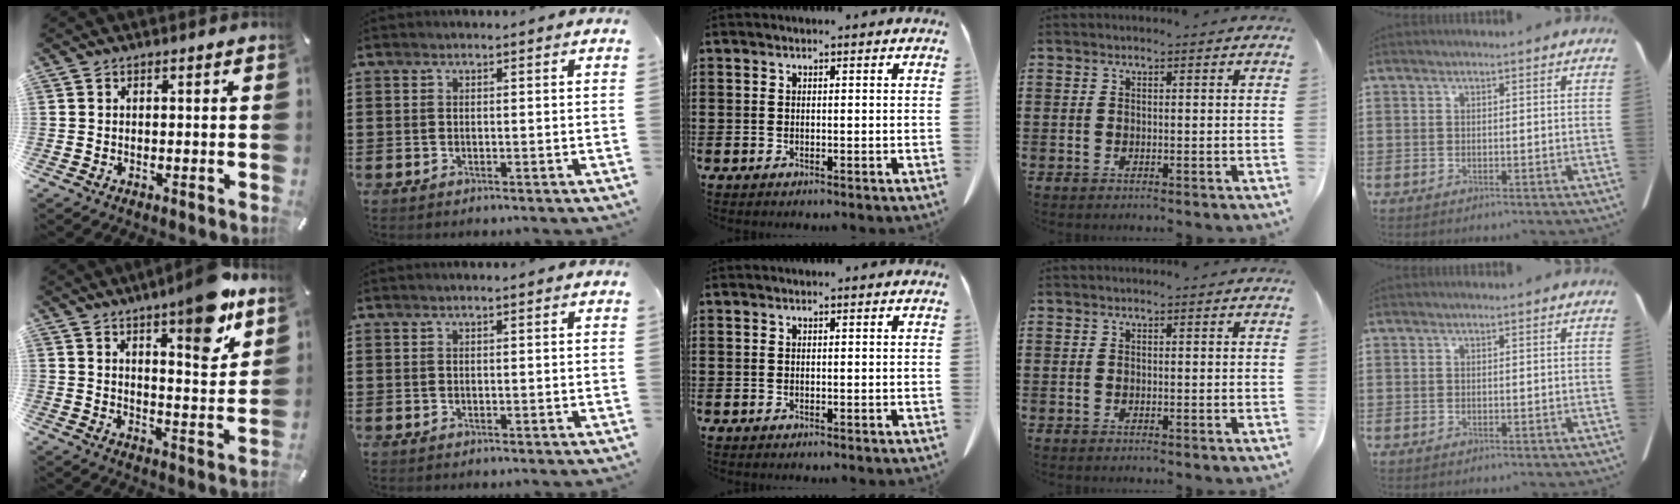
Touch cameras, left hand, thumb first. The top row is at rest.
{"thumb": {"total": 12.1, "force": [8.5, 3.1, 8.0], "torque": [-0.096, -0.063, 0.137]}, "index": {"total": 0.5, "force": [0.3, 0.0, 0.4], "torque": [-0.008, -0.001, 0.006]}}